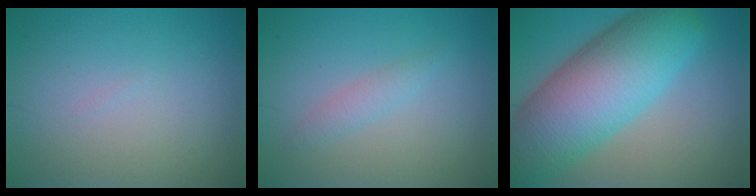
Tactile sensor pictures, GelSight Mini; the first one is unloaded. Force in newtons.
{"total": 1.3, "press": 1.3, "slide": 0.0}
{"total": 12.2, "press": 12.2, "slide": 0.4}